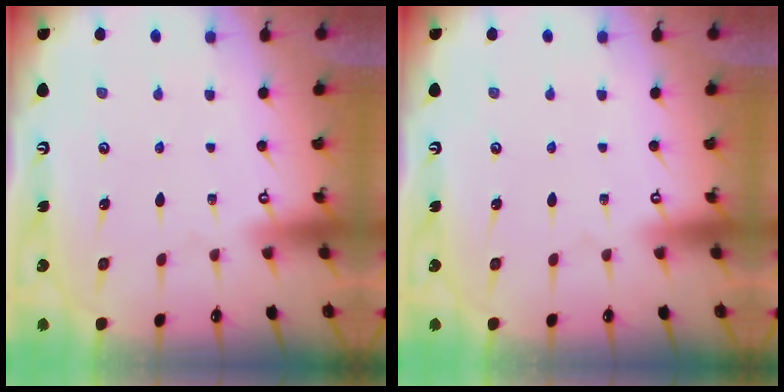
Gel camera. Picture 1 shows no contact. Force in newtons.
{"total": 0.0}